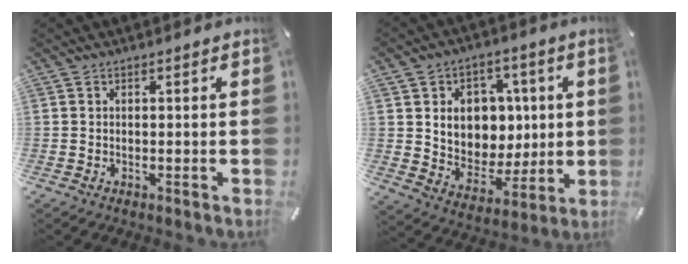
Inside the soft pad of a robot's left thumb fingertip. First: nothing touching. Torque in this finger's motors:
{"motor_torque": [1.83, 3.17, 0.26, 0.09, 0.14]}